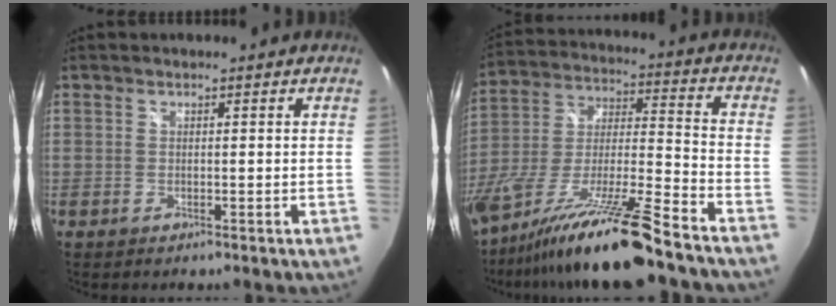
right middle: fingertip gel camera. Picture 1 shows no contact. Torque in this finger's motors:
{"motor_torque": [1.16, -0.98, 0.94, 0.21]}